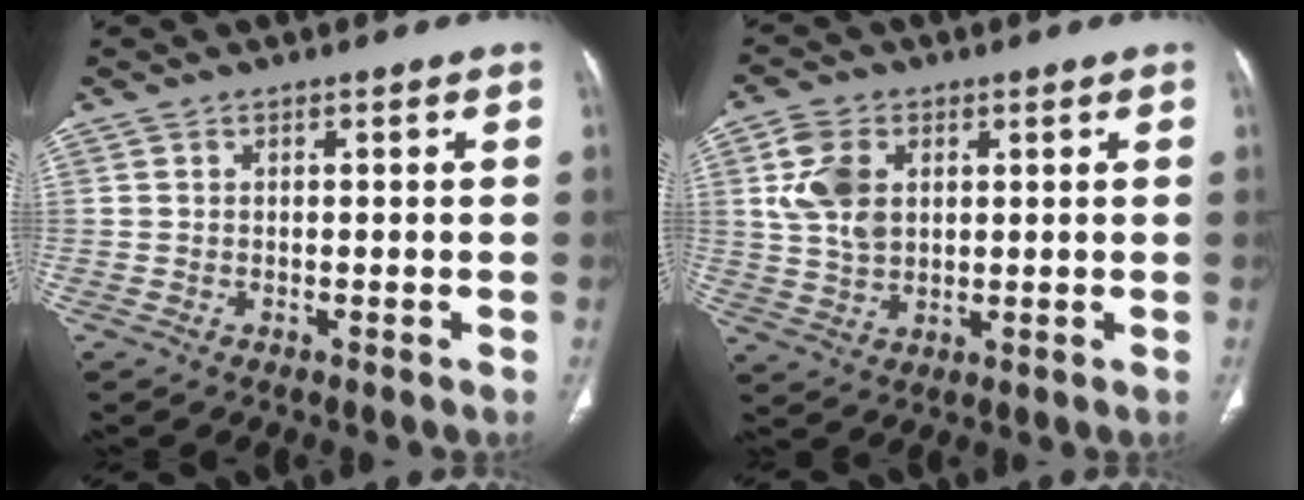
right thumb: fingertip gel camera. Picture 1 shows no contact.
{"total": 8.4, "force": [2.2, 5.7, 5.7], "torque": [-0.109, -0.003, 0.047]}